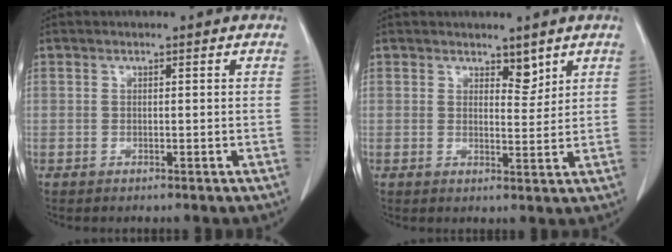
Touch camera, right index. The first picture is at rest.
{"total": 2.6, "force": [2.0, 1.2, 1.2], "torque": [-0.015, -0.009, 0.034]}